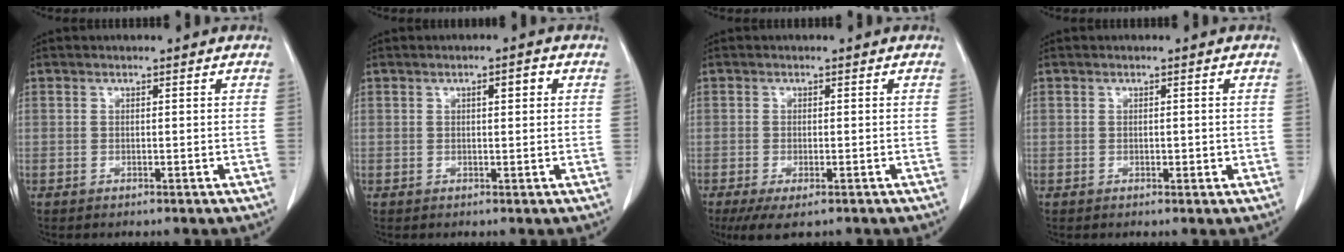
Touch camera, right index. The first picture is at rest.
{"total": 2.0, "force": [0.6, 0.5, 1.9], "torque": [-0.030, 0.004, 0.009]}
{"total": 5.4, "force": [-3.7, 1.6, 3.7], "torque": [-0.057, -0.015, -0.057]}
{"total": 1.0, "force": [-0.1, 0.7, 0.8], "torque": [-0.008, 0.001, 0.002]}